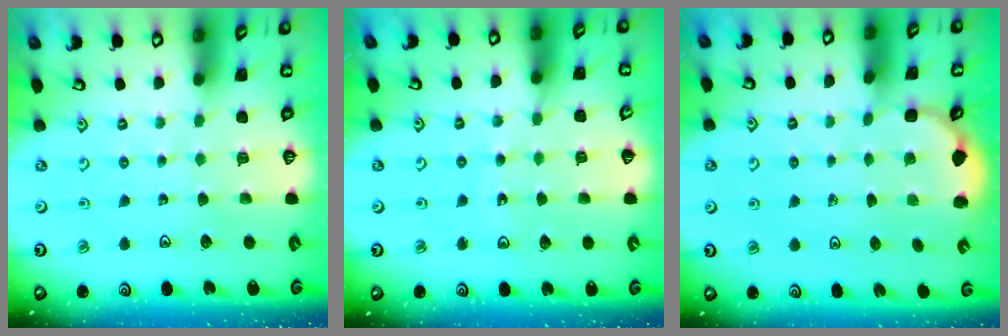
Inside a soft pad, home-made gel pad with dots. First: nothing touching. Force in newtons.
{"total": 7.8, "press": 7.6, "slide": 1.5}
{"total": 2.6, "press": 2.2, "slide": 1.5}